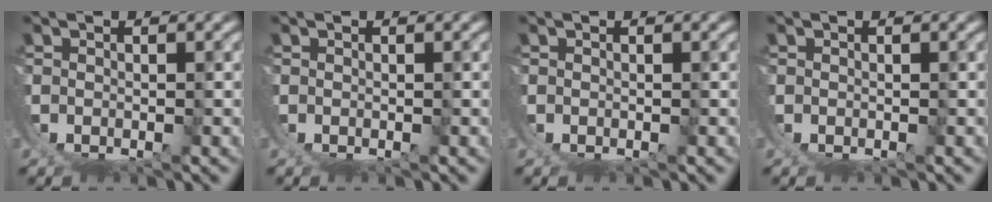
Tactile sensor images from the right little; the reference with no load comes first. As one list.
[{"total": 0.0}, {"total": 0.0}, {"total": 0.0}]